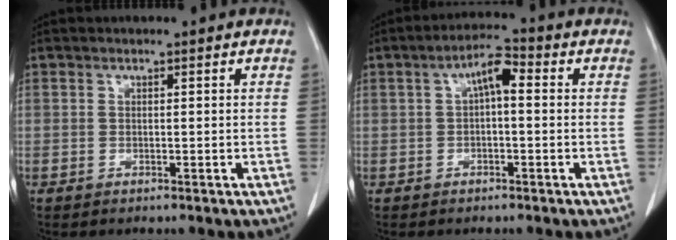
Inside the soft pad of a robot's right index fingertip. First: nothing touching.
{"total": 4.9, "force": [0.7, 1.6, 4.6], "torque": [-0.083, 0.023, 0.010]}